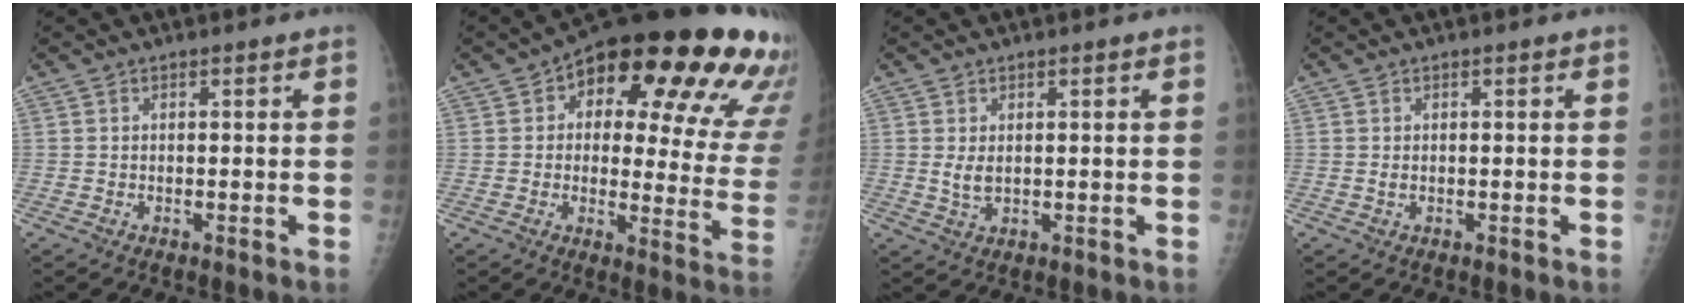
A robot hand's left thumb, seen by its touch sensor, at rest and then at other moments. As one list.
[{"total": 26.6, "force": [12.4, 10.4, 21.1], "torque": [-0.224, -0.010, 0.154]}, {"total": 2.7, "force": [0.6, 1.5, 2.2], "torque": [-0.035, -0.008, 0.016]}, {"total": 0.9, "force": [0.1, 0.5, 0.7], "torque": [-0.012, 0.003, 0.005]}]